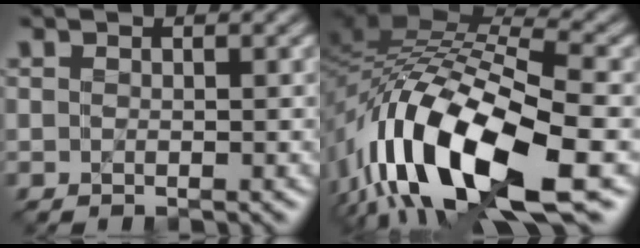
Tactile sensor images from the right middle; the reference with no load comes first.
{"total": 16.0, "force": [-6.1, 6.3, 13.4], "torque": [-0.265, 0.012, -0.109]}